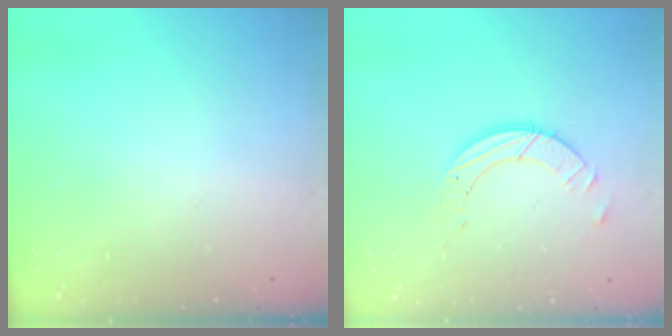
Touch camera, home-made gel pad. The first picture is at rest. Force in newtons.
{"total": 7.1, "press": 7.1, "slide": 0.7}